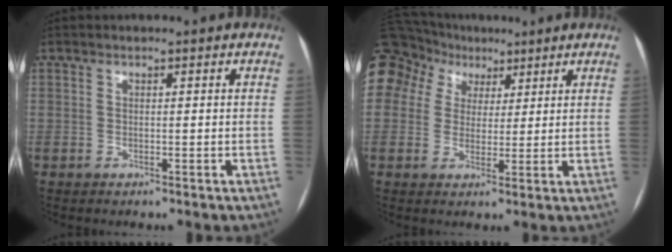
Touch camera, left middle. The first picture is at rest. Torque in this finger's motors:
{"motor_torque": [2.14, 0.00, 1.05, 0.21]}